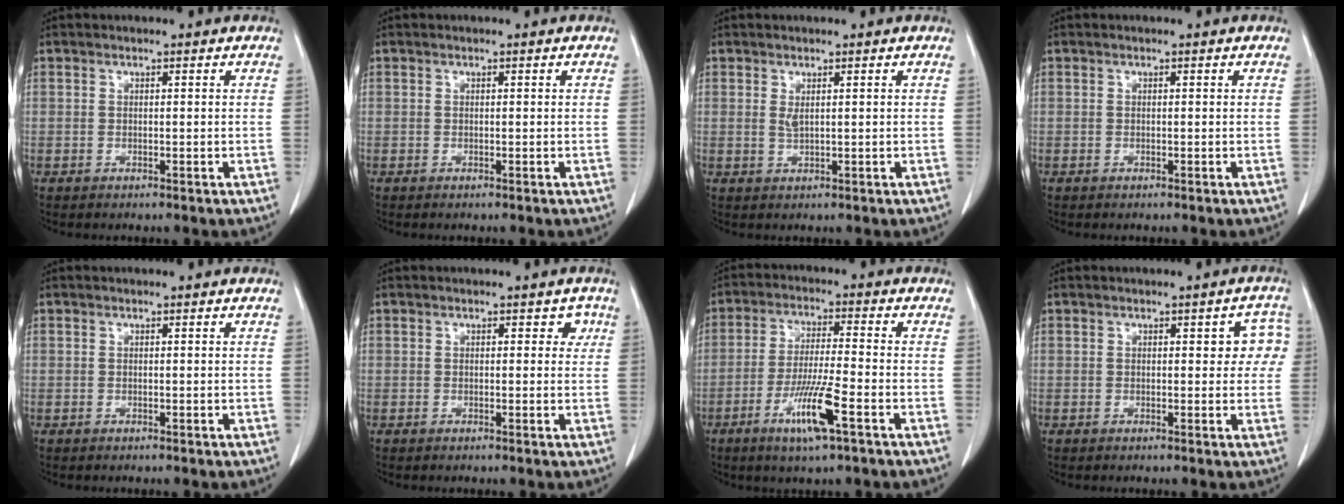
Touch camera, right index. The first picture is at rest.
{"total": 0.0}
{"total": 1.2, "force": [0.4, 0.2, 1.1], "torque": [-0.025, -0.004, 0.011]}
{"total": 0.0}
{"total": 0.0}
{"total": 2.0, "force": [0.7, 1.4, 1.2], "torque": [0.000, 0.009, 0.002]}
{"total": 9.1, "force": [-4.4, 0.1, 8.0], "torque": [-0.155, -0.014, -0.080]}
{"total": 4.3, "force": [0.9, 2.2, 3.6], "torque": [-0.022, 0.019, 0.007]}